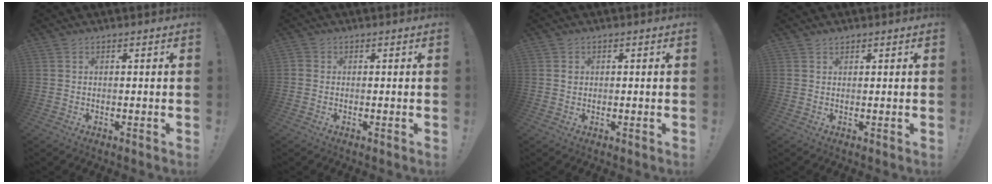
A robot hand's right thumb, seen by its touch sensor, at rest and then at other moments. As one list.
[{"total": 1.1, "force": [-0.3, 1.0, 0.4], "torque": [-0.008, 0.004, -0.004]}, {"total": 1.0, "force": [0.1, 1.0, 0.1], "torque": [0.006, 0.000, 0.001]}, {"total": 0.9, "force": [0.7, 0.4, 0.2], "torque": [-0.003, -0.001, 0.014]}]